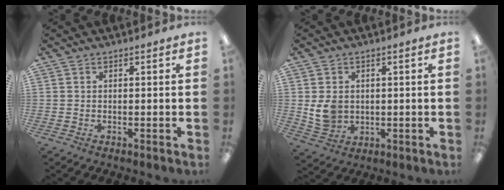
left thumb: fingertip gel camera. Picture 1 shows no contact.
{"total": 5.9, "force": [0.7, 5.1, 2.9], "torque": [-0.050, 0.003, 0.015]}